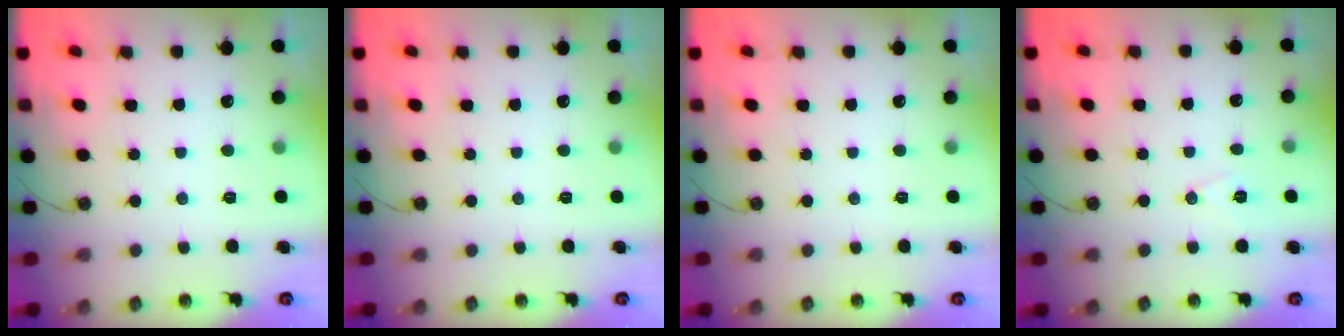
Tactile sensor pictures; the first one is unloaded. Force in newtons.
{"total": 0.0}
{"total": 0.0}
{"total": 6.8, "press": 5.1, "slide": 4.5}